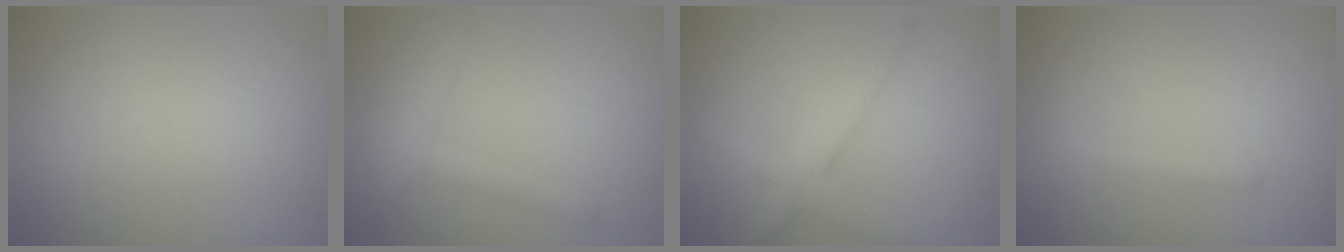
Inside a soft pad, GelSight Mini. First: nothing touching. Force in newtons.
{"total": 2.5, "press": 2.5, "slide": 0.1}
{"total": 2.1, "press": 2.1, "slide": 0.1}
{"total": 1.1, "press": 1.1, "slide": 0.0}